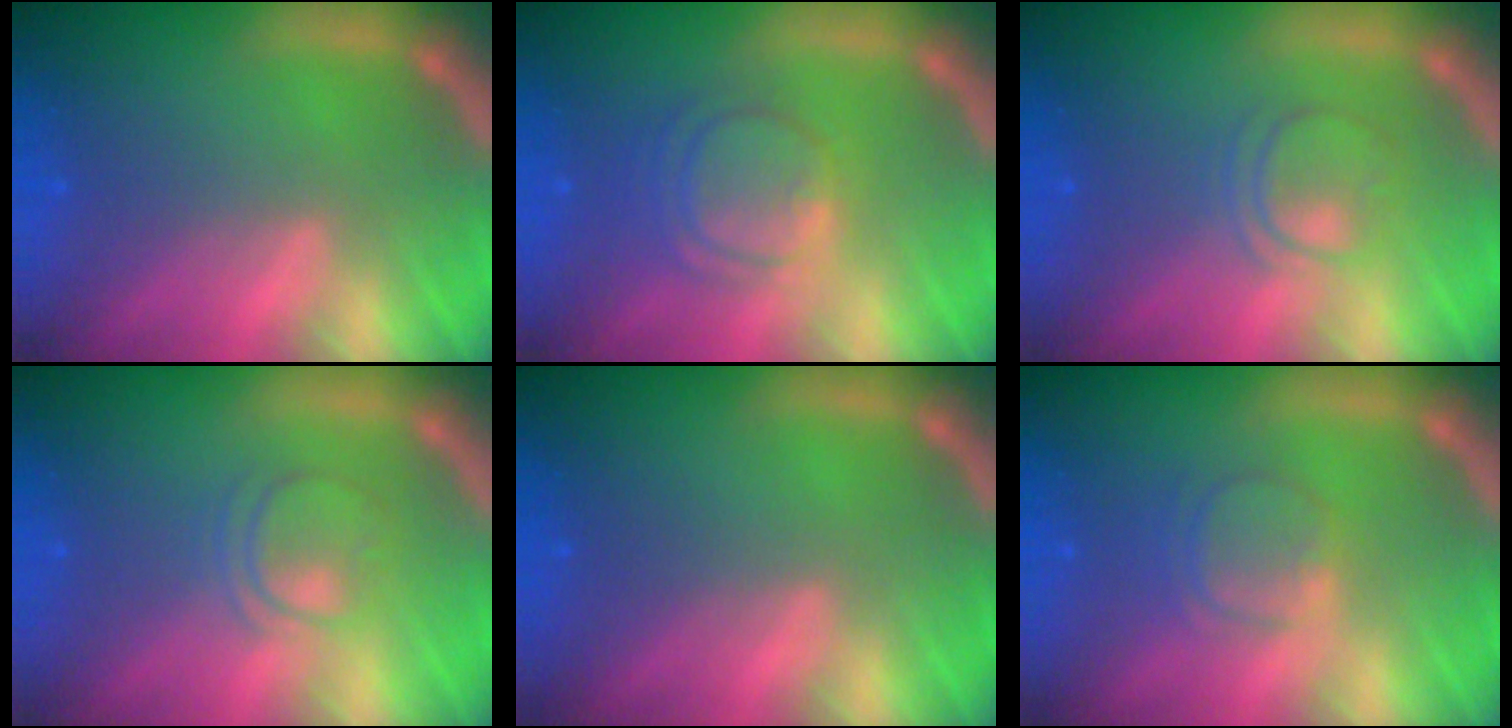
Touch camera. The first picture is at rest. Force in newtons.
{"total": 5.1}
{"total": 3.0}
{"total": 3.0}
{"total": 0.0}
{"total": 3.0}